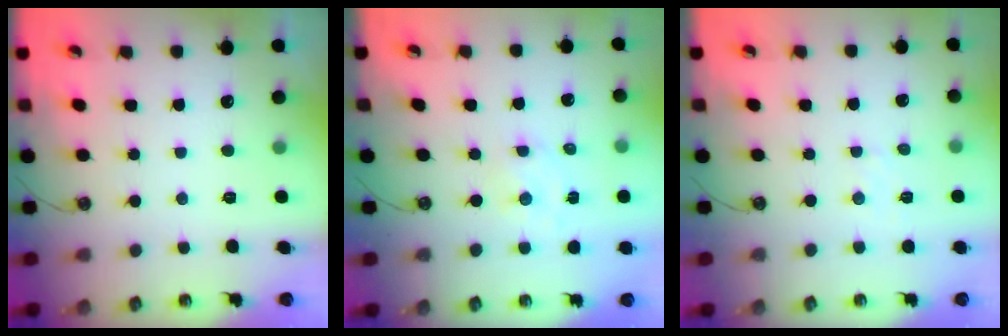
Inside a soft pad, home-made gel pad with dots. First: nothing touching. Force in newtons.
{"total": 1.8, "press": 1.7, "slide": 0.3}
{"total": 2.5, "press": 2.5, "slide": 0.4}